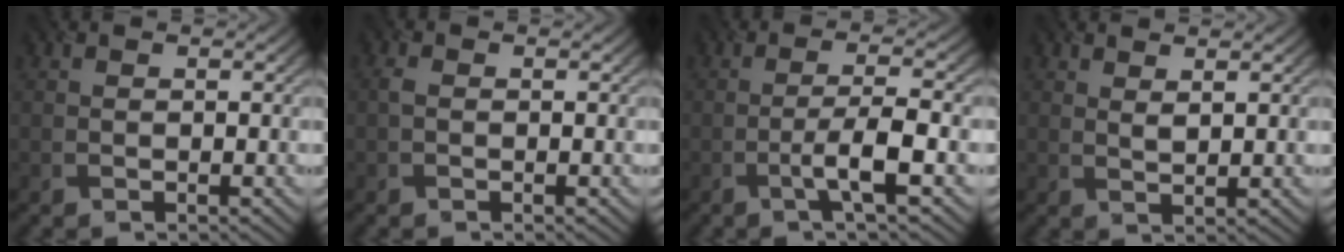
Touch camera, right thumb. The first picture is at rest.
{"total": 0.8, "force": [-0.1, 0.6, 0.5], "torque": [-0.016, 0.003, -0.005]}
{"total": 4.4, "force": [-2.0, 0.2, 3.9], "torque": [-0.068, 0.014, -0.049]}
{"total": 1.4, "force": [1.2, 0.0, 0.8], "torque": [-0.019, -0.003, 0.023]}